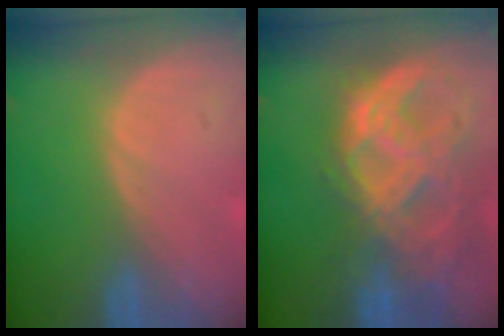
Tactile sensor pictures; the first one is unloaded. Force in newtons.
{"total": 11.3, "press": 9.6, "slide": 6.1}